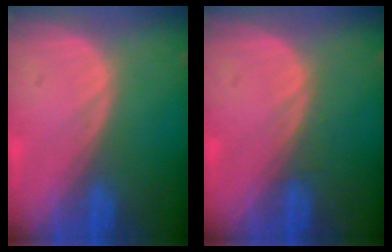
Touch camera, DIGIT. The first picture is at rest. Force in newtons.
{"total": 0.6, "press": 0.6, "slide": 0.2}